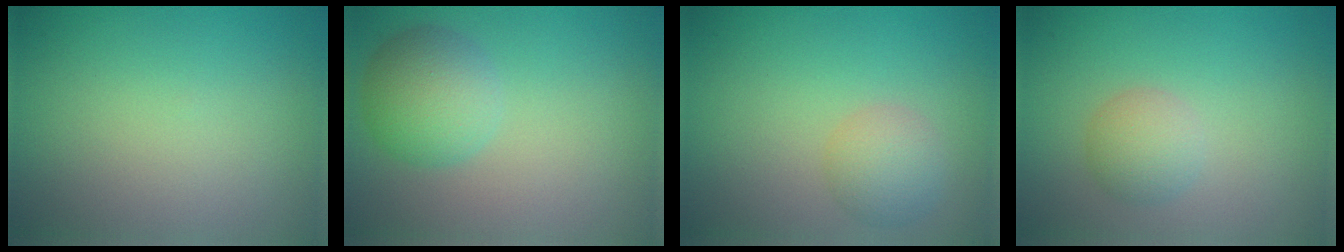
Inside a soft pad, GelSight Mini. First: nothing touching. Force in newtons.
{"total": 4.2, "press": 4.2, "slide": 0.1}
{"total": 2.6, "press": 2.6, "slide": 0.0}
{"total": 2.3, "press": 2.3, "slide": 0.0}